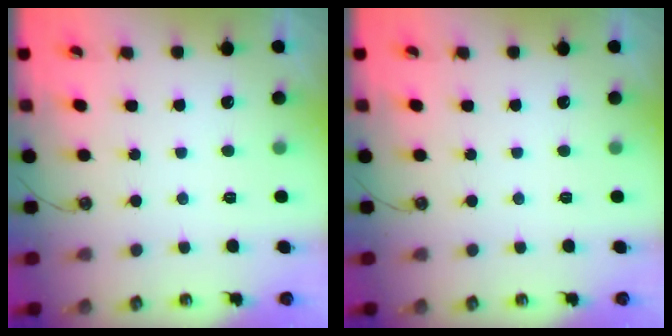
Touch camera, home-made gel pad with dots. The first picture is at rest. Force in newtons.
{"total": 0.0}